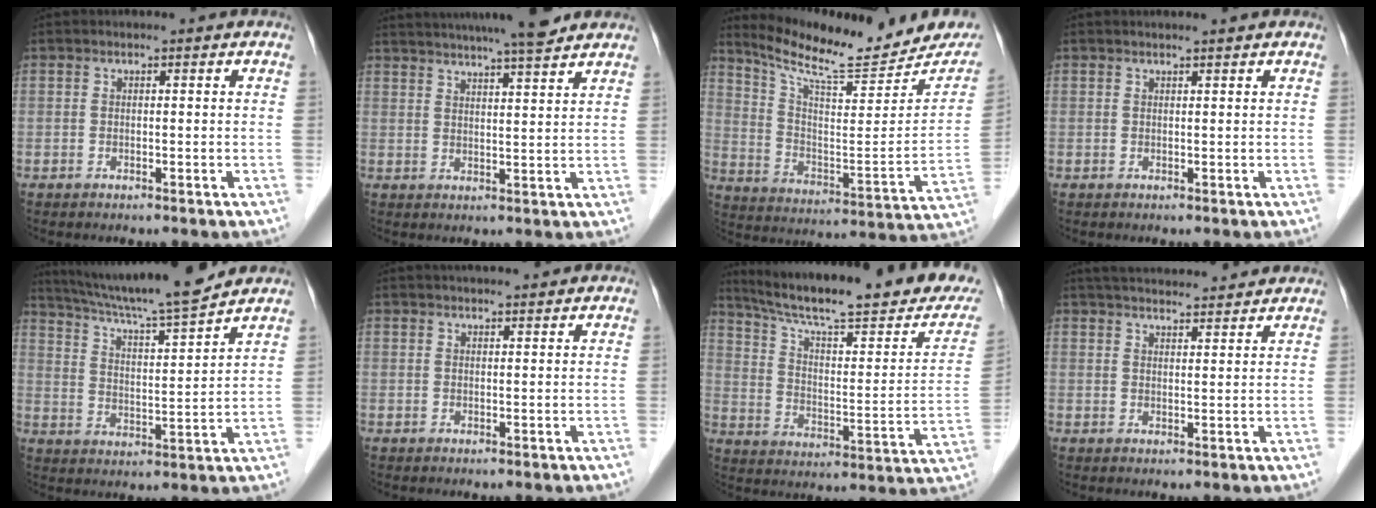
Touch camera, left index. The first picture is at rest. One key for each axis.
{"total": 14.8, "fx": 13.0, "fy": 0.6, "fz": 7.0, "tx": -0.121, "ty": 0.020, "tz": 0.181}
{"total": 18.5, "fx": 16.8, "fy": 2.9, "fz": 7.1, "tx": -0.118, "ty": -0.042, "tz": 0.250}
{"total": 1.6, "fx": 1.4, "fy": -0.2, "fz": 0.6, "tx": -0.009, "ty": 0.008, "tz": 0.024}
{"total": 15.9, "fx": 14.4, "fy": -0.5, "fz": 6.7, "tx": -0.120, "ty": 0.000, "tz": 0.229}
{"total": 6.3, "fx": 5.6, "fy": 0.8, "fz": 2.7, "tx": -0.036, "ty": 0.026, "tz": 0.076}
{"total": 26.3, "fx": 21.9, "fy": 2.9, "fz": 14.3, "tx": -0.221, "ty": -0.036, "tz": 0.300}
{"total": 14.4, "fx": 13.5, "fy": 1.8, "fz": 4.7, "tx": -0.078, "ty": 0.037, "tz": 0.191}